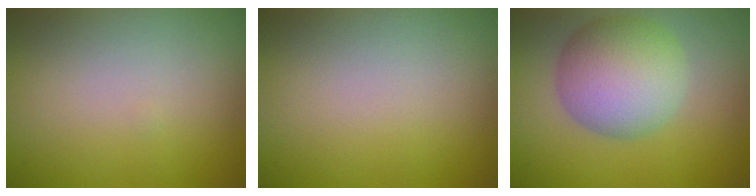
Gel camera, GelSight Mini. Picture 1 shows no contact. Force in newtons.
{"total": 0.0}
{"total": 7.2, "press": 7.2, "slide": 0.3}